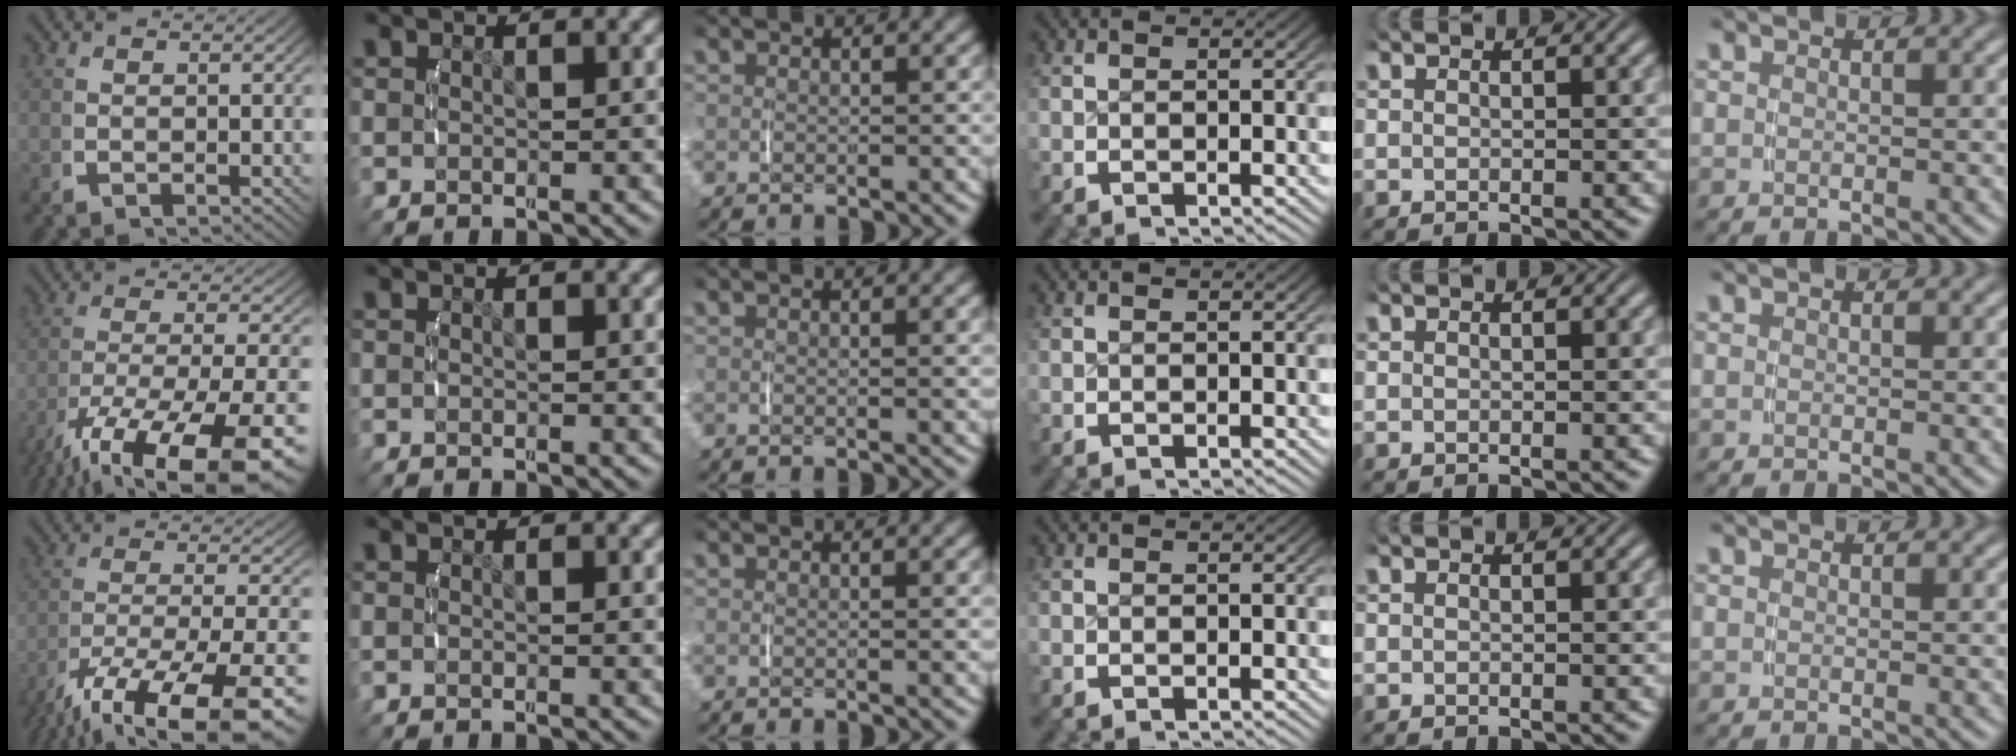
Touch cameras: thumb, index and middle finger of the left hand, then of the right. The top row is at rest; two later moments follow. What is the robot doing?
{"motion": "lift_and_place", "object": "glasses case"}